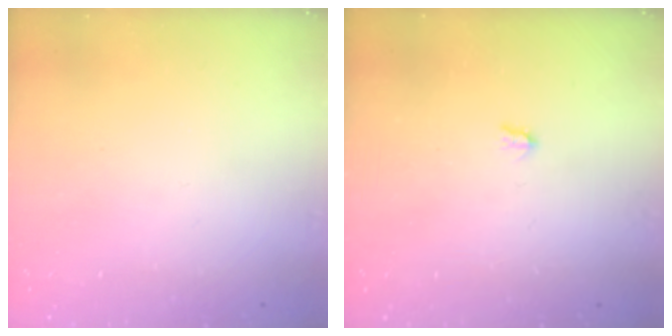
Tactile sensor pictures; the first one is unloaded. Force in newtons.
{"total": 1.7, "press": 1.6, "slide": 0.3}